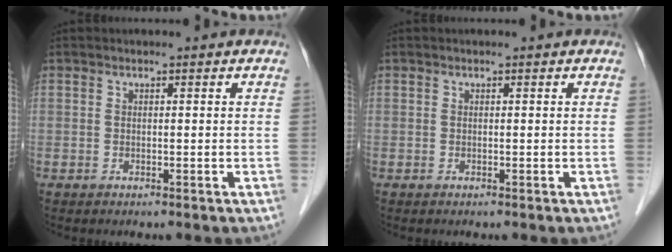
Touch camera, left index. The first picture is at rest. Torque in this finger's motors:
{"motor_torque": [-0.02, -0.01, 0.00, 0.00]}